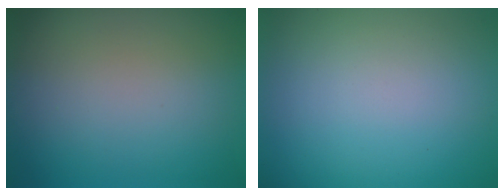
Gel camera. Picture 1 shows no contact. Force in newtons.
{"total": 0.0}